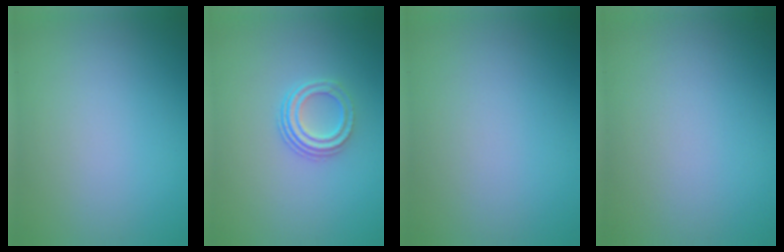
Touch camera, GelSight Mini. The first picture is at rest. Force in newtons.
{"total": 2.9, "press": 2.2, "slide": 1.9}
{"total": 0.0}
{"total": 0.0}